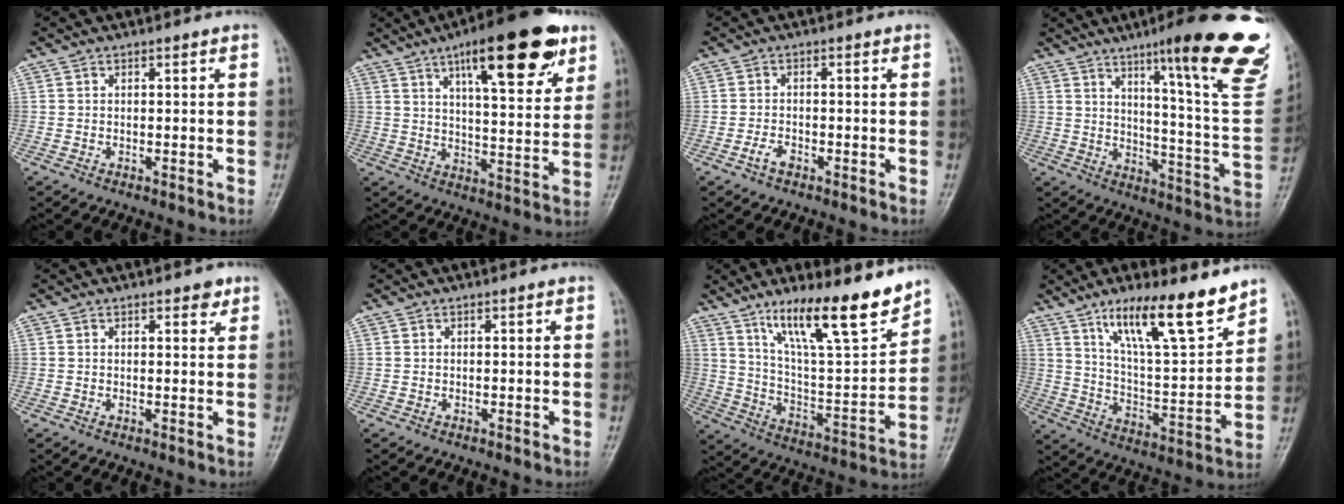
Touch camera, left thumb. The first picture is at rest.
{"total": 20.0, "force": [11.0, 6.2, 15.5], "torque": [-0.197, -0.035, 0.164]}
{"total": 2.2, "force": [-1.3, 1.1, 1.3], "torque": [-0.027, 0.008, -0.026]}
{"total": 26.8, "force": [15.6, 3.9, 21.5], "torque": [-0.244, -0.073, 0.215]}
{"total": 2.1, "force": [1.4, 1.0, 1.3], "torque": [-0.006, -0.006, 0.017]}
{"total": 0.0}
{"total": 18.6, "force": [13.3, 3.6, 12.4], "torque": [-0.175, -0.080, 0.232]}
{"total": 16.9, "force": [11.7, 3.8, 11.6], "torque": [-0.167, -0.070, 0.208]}